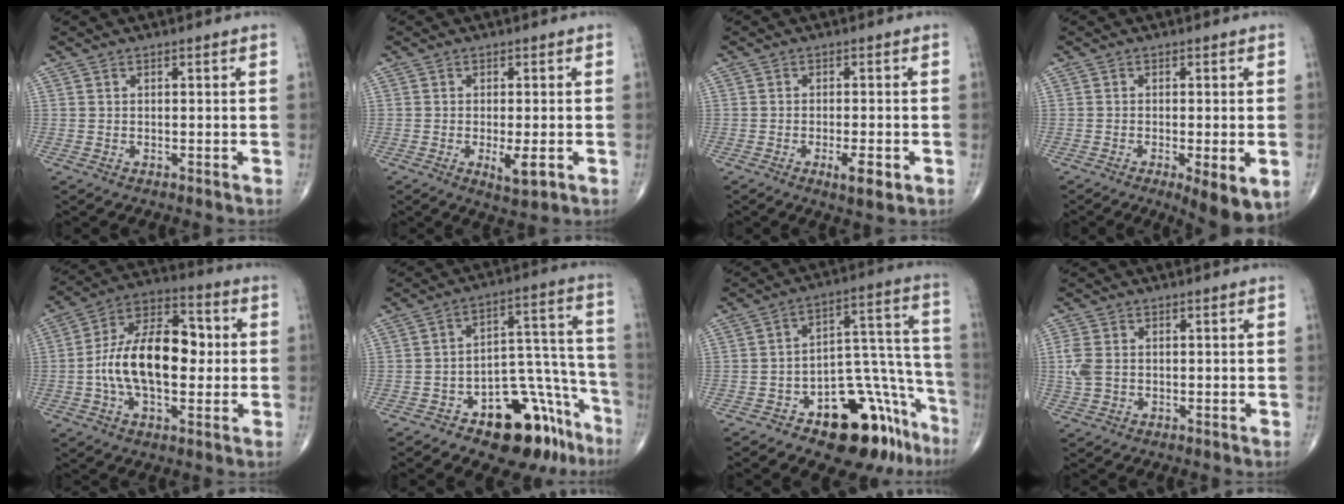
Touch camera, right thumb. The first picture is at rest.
{"total": 4.3, "force": [-1.2, 1.2, 3.9], "torque": [-0.065, -0.011, -0.017]}
{"total": 4.4, "force": [-1.8, 1.1, 3.8], "torque": [-0.060, -0.005, -0.027]}
{"total": 7.7, "force": [-2.7, 2.0, 6.9], "torque": [-0.098, -0.017, -0.039]}
{"total": 18.0, "force": [-0.5, 9.9, 15.0], "torque": [-0.249, 0.032, -0.017]}
{"total": 18.0, "force": [-10.9, 9.0, 11.1], "torque": [-0.089, 0.110, -0.156]}
{"total": 19.5, "force": [-11.8, 9.4, 12.4], "torque": [-0.087, 0.119, -0.169]}
{"total": 3.9, "force": [0.0, 2.7, 2.8], "torque": [-0.082, 0.003, -0.001]}